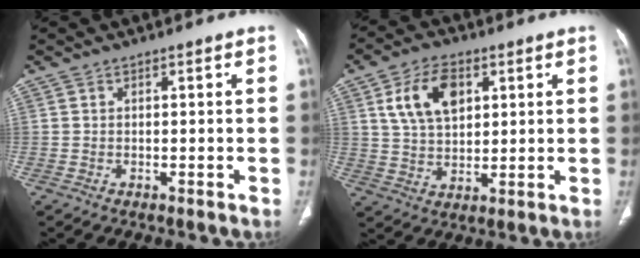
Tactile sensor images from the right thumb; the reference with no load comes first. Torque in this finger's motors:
{"motor_torque": [0.28, 1.40, 0.58, -0.20, 0.10]}